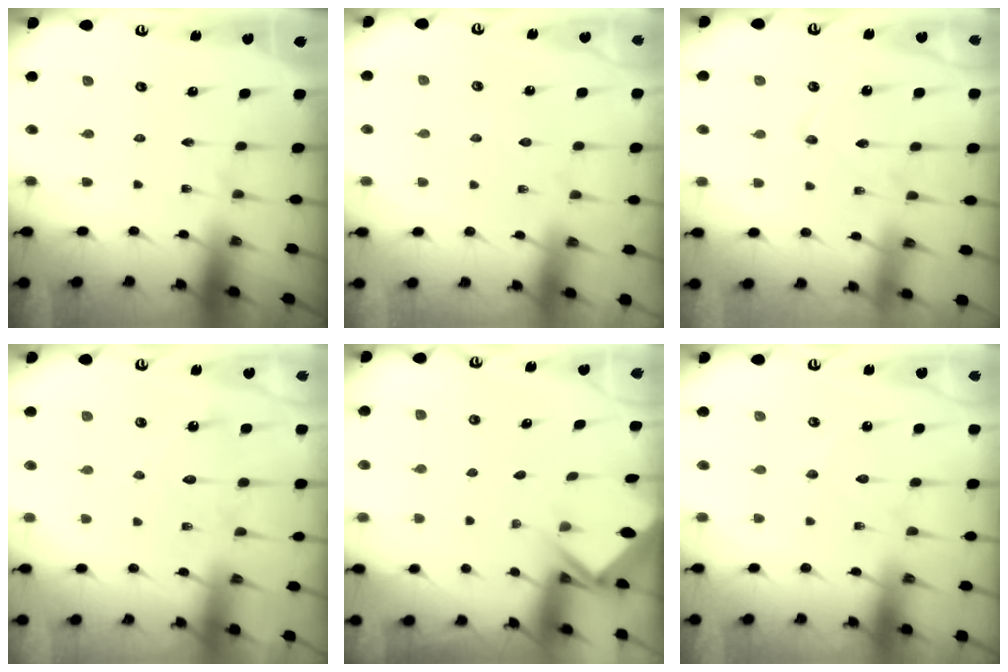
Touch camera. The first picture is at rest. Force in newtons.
{"total": 2.1, "press": 2.1, "slide": 0.3}
{"total": 8.0, "press": 8.0, "slide": 0.8}
{"total": 8.2, "press": 8.1, "slide": 0.7}
{"total": 2.3, "press": 2.3, "slide": 0.1}
{"total": 3.6, "press": 3.5, "slide": 0.4}